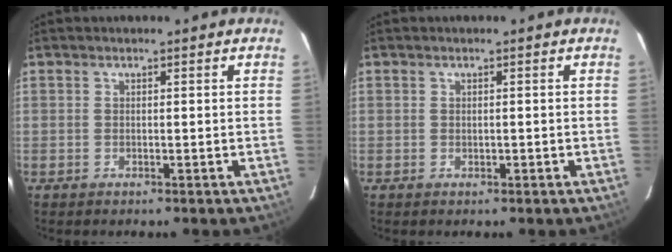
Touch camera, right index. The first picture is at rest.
{"total": 0.5, "force": [-0.1, 0.3, 0.5], "torque": [-0.010, -0.001, 0.000]}